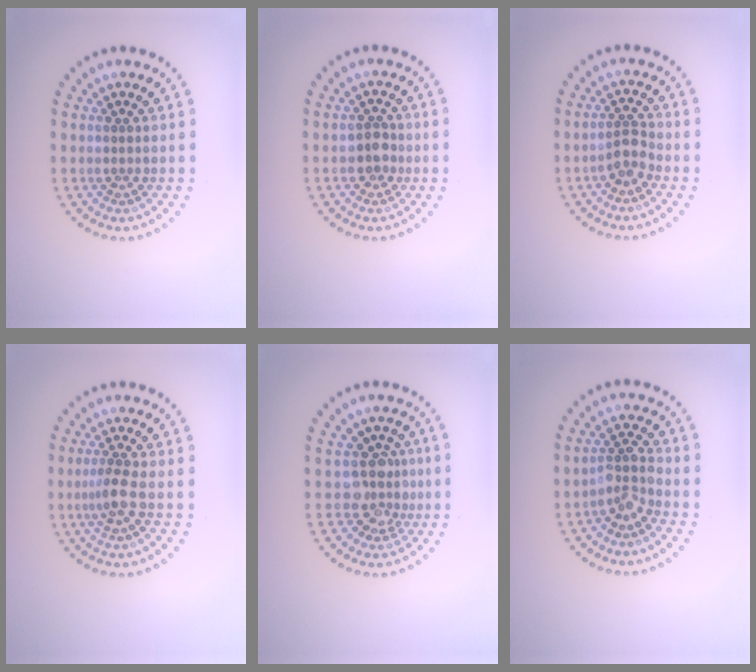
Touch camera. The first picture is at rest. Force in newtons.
{"total": 1.9, "press": 1.8, "slide": 0.7}
{"total": 2.0, "press": 1.6, "slide": 1.1}
{"total": 2.1, "press": 1.6, "slide": 1.3}
{"total": 3.2, "press": 2.4, "slide": 2.1}
{"total": 2.6, "press": 1.9, "slide": 1.7}